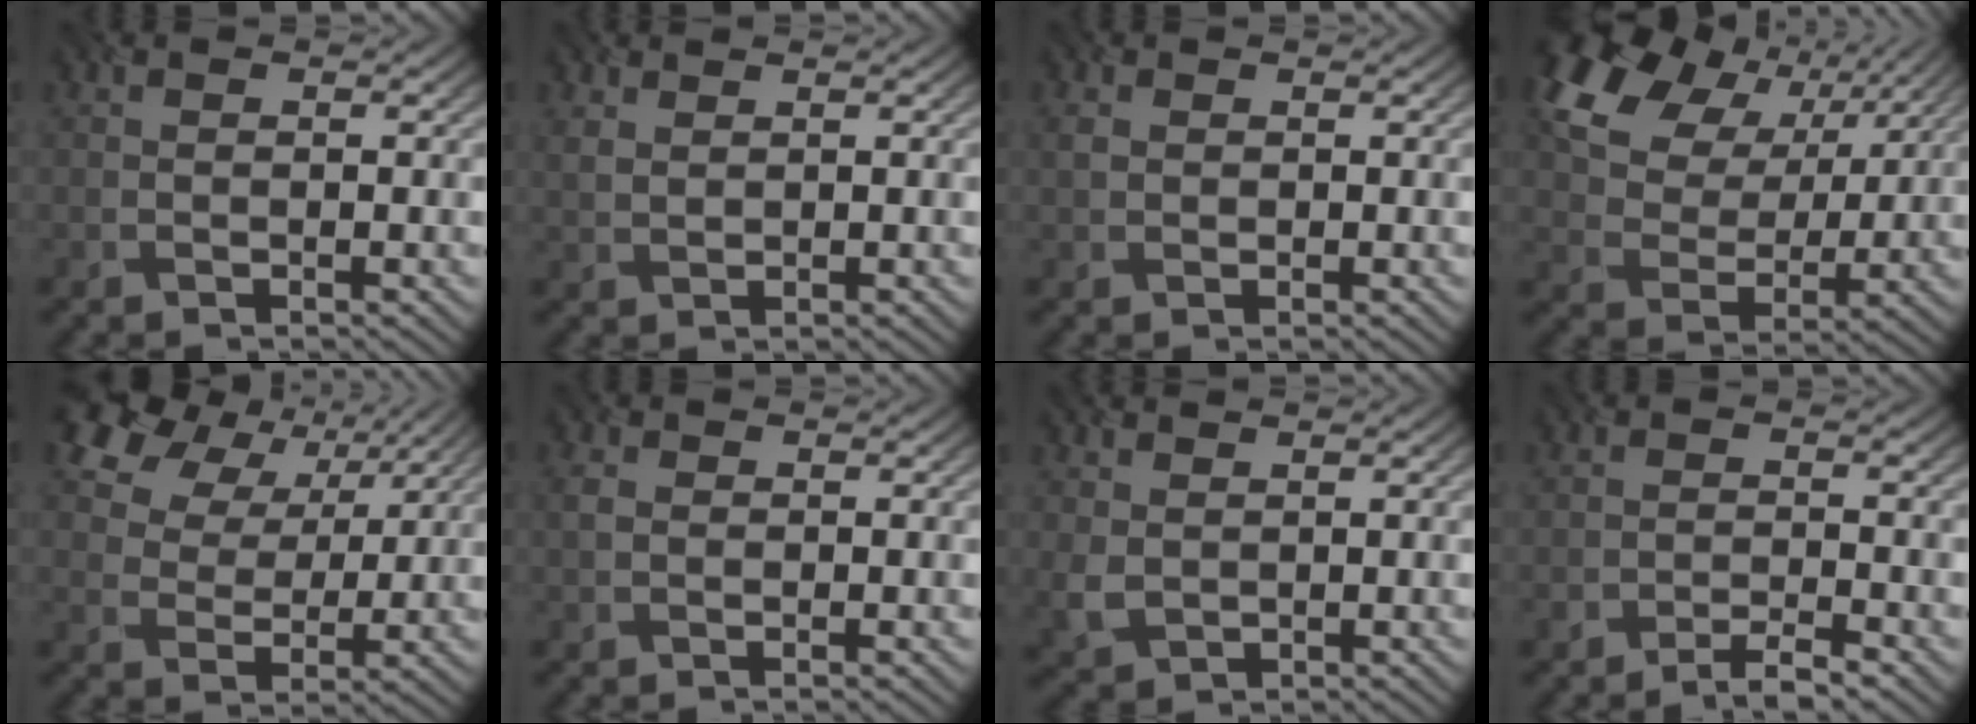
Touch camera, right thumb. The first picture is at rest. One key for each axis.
{"total": 1.6, "fx": 1.5, "fy": 0.4, "fz": 0.3, "tx": -0.021, "ty": -0.002, "tz": 0.031}
{"total": 1.1, "fx": 0.8, "fy": 0.7, "fz": 0.0, "tx": -0.011, "ty": 0.001, "tz": 0.012}
{"total": 16.3, "fx": 8.1, "fy": 10.6, "fz": 9.4, "tx": -0.231, "ty": 0.044, "tz": 0.143}
{"total": 11.6, "fx": 7.6, "fy": 7.1, "fz": 5.0, "tx": -0.141, "ty": 0.012, "tz": 0.140}
{"total": 1.0, "fx": 0.6, "fy": 0.7, "fz": 0.4, "tx": -0.019, "ty": 0.002, "tz": 0.006}
{"total": 2.8, "fx": 1.0, "fy": 2.3, "fz": 1.2, "tx": -0.047, "ty": -0.009, "tz": 0.023}
{"total": 2.0, "fx": -1.8, "fy": 0.0, "fz": 0.9, "tx": -0.016, "ty": 0.003, "tz": -0.039}